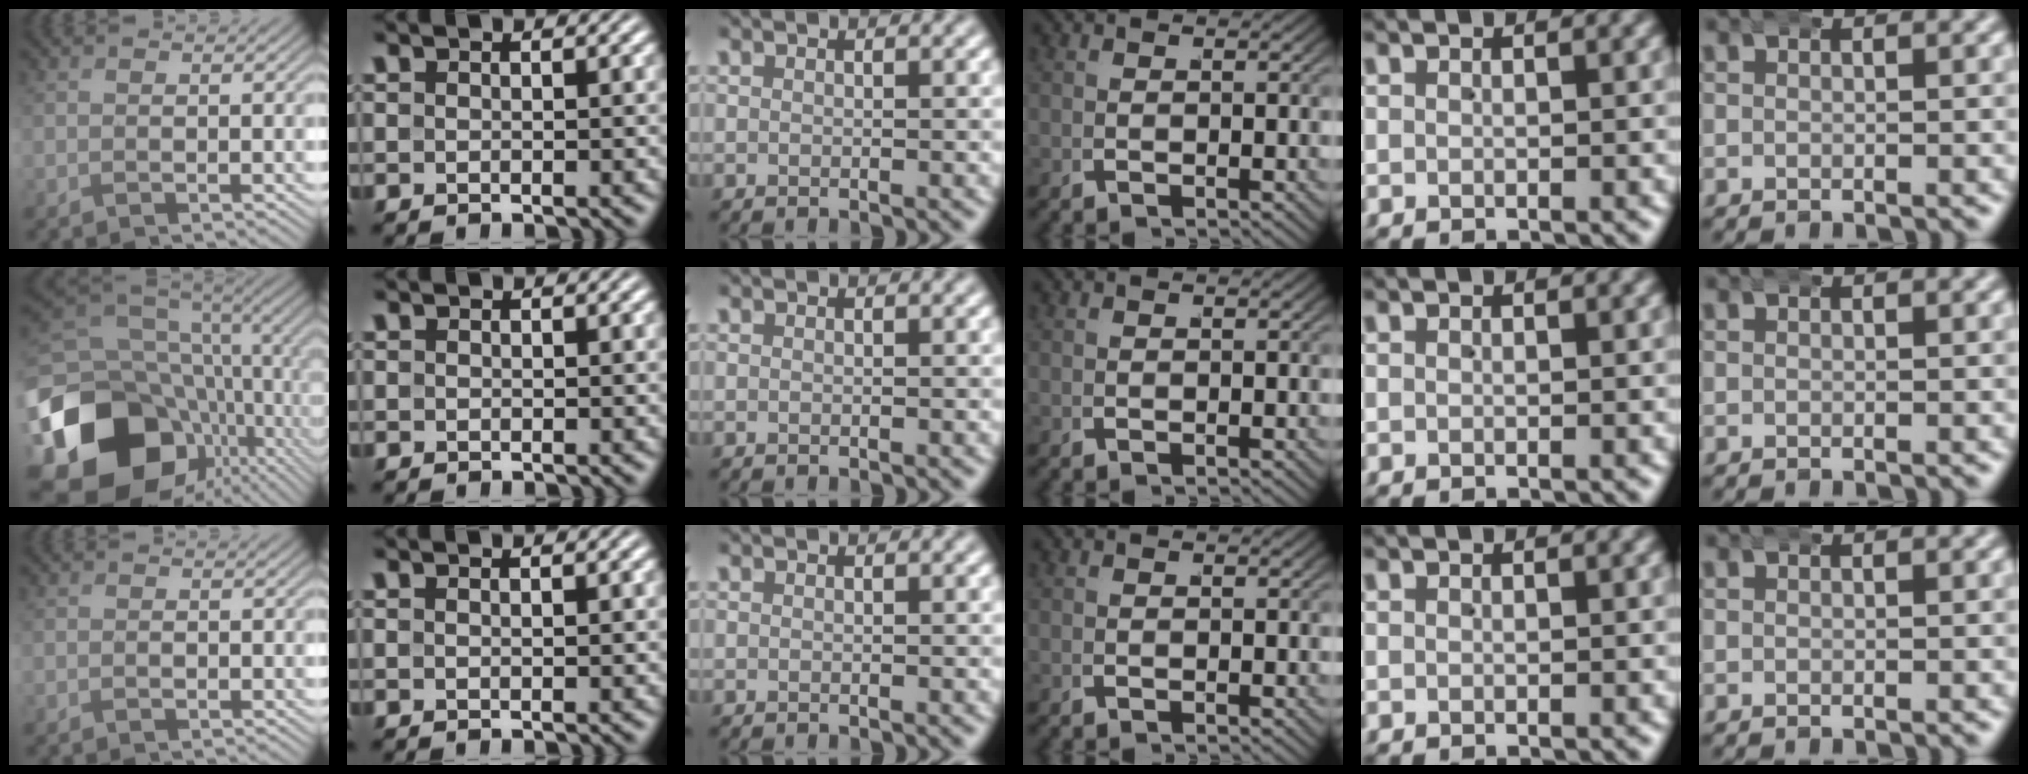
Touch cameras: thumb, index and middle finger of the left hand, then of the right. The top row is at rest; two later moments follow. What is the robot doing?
{"motion": "wrap", "object": "aluminum foil"}